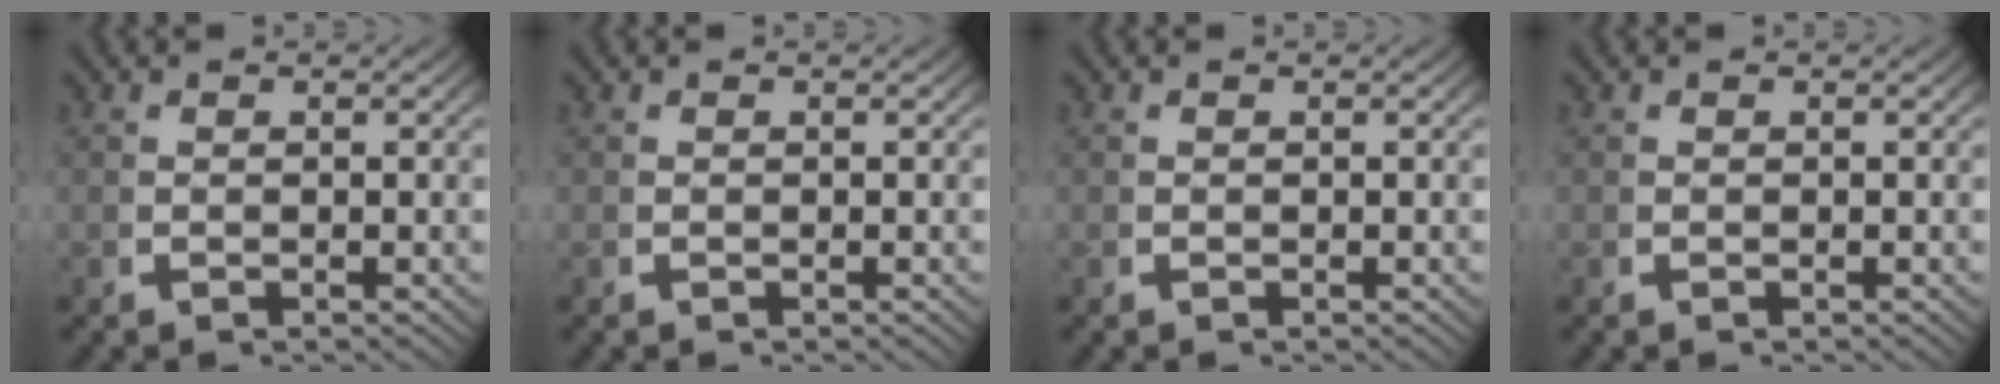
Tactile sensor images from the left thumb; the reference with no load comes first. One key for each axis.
{"total": 0.0}
{"total": 0.0}
{"total": 0.0}